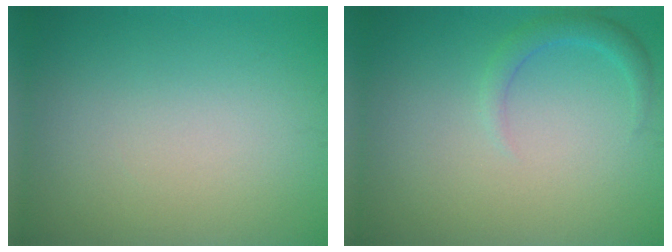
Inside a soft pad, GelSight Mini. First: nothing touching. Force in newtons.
{"total": 1.6, "press": 1.6, "slide": 0.1}